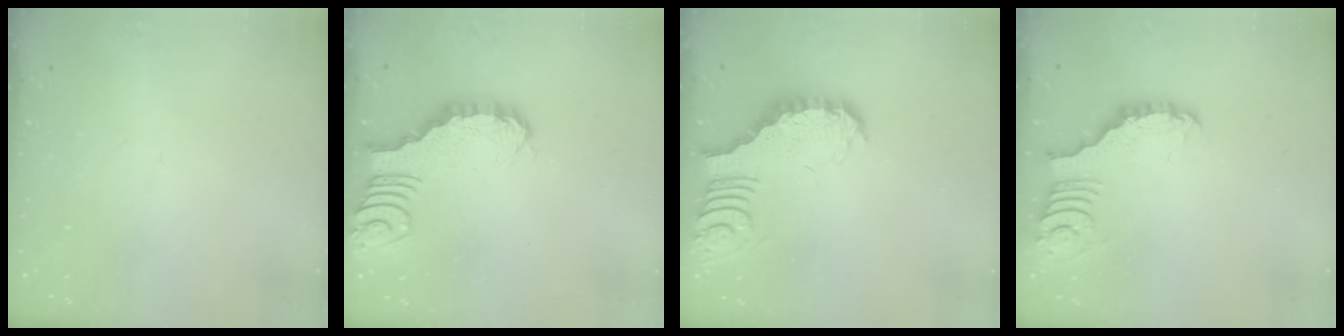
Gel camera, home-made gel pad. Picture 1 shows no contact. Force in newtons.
{"total": 2.4, "press": 2.4, "slide": 0.2}
{"total": 3.9, "press": 3.8, "slide": 0.6}
{"total": 3.0, "press": 3.0, "slide": 0.1}